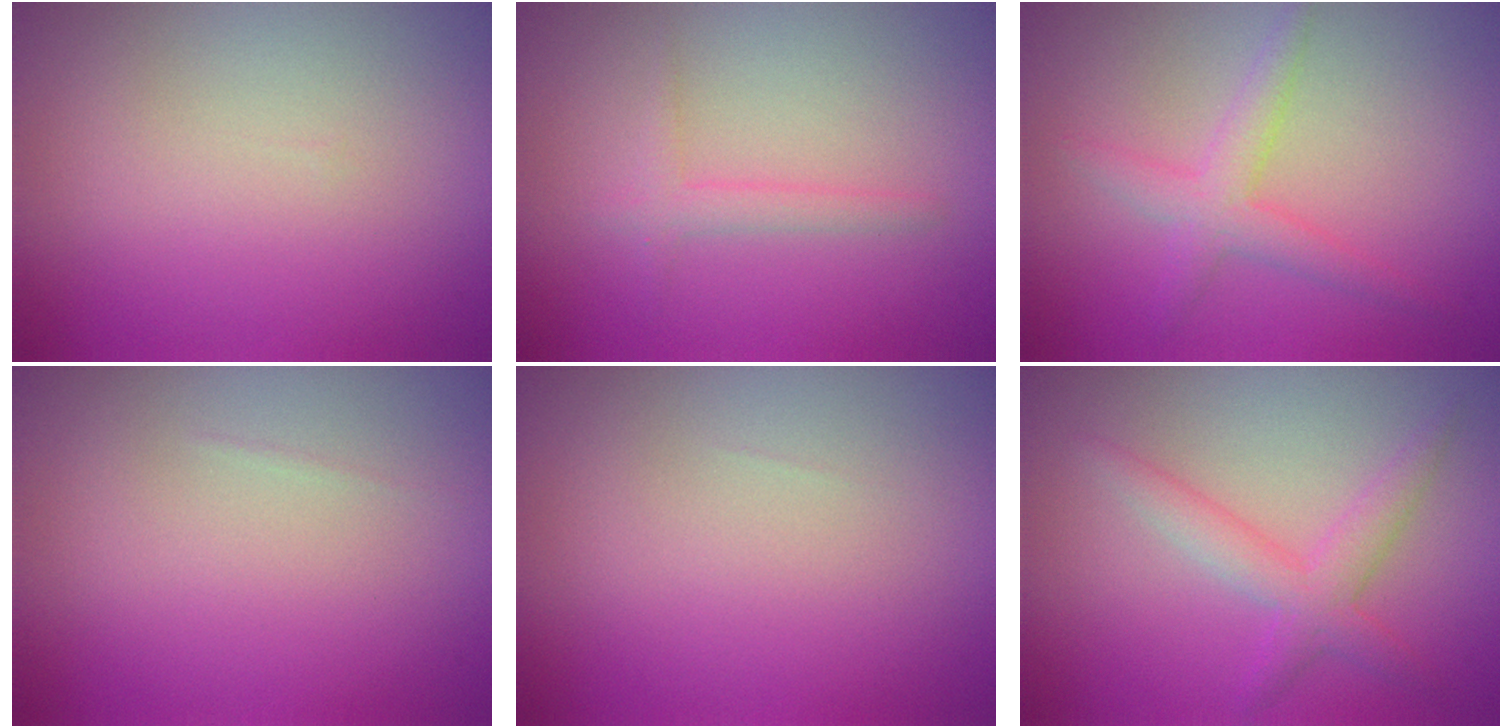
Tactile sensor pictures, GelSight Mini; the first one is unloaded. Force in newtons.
{"total": 1.4, "press": 1.4, "slide": 0.1}
{"total": 2.7, "press": 2.7, "slide": 0.0}
{"total": 0.0}
{"total": 0.0}
{"total": 2.8, "press": 2.8, "slide": 0.1}